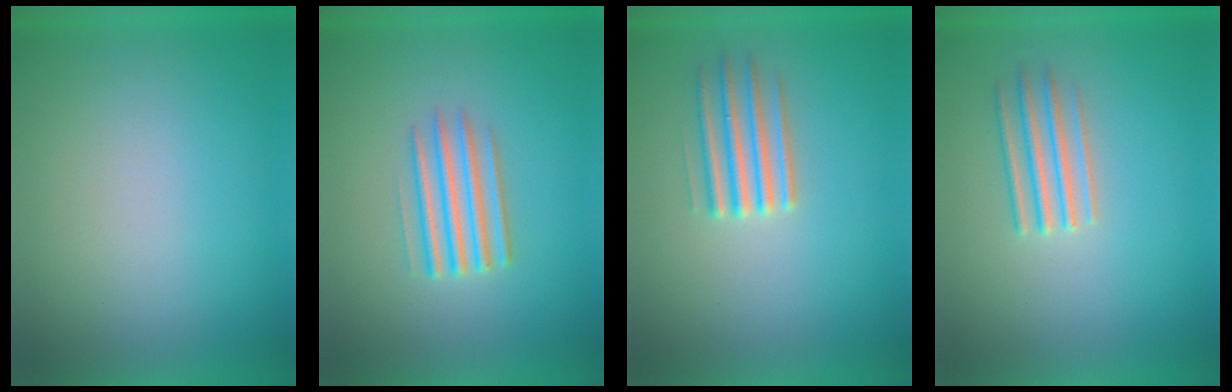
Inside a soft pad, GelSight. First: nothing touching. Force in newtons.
{"total": 3.6}
{"total": 2.5}
{"total": 2.7}